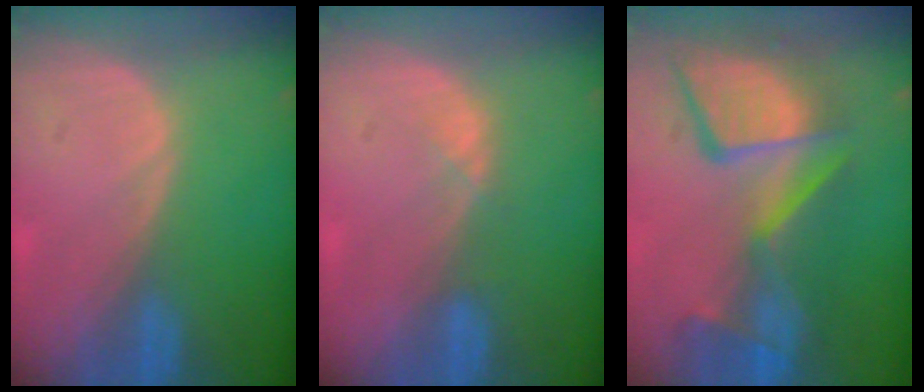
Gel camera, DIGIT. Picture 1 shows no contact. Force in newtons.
{"total": 1.4, "press": 1.2, "slide": 0.7}
{"total": 13.0, "press": 11.4, "slide": 6.3}